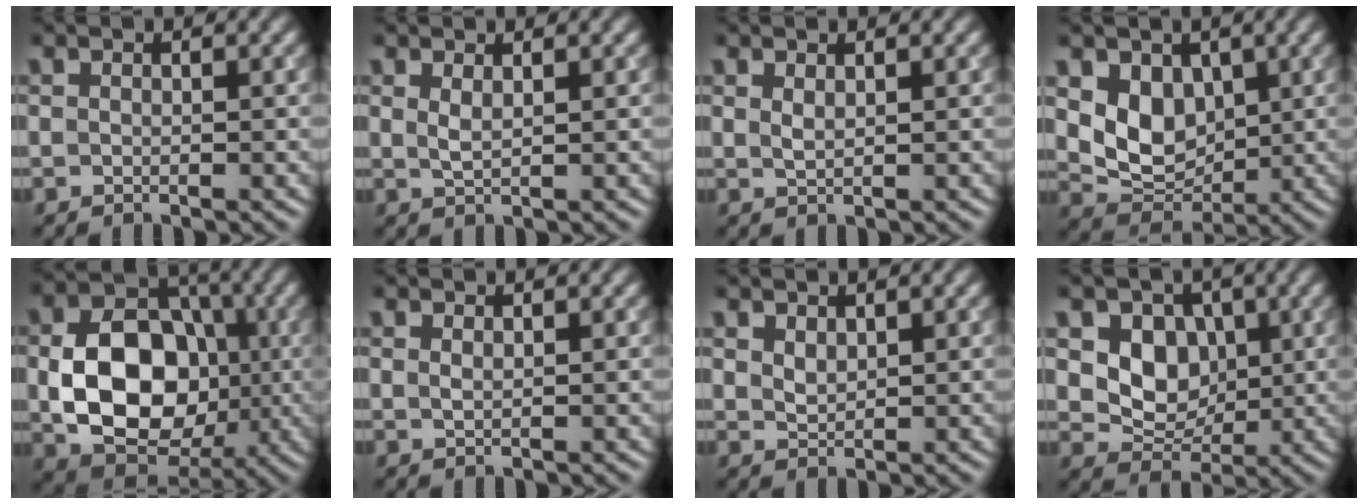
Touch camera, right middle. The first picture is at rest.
{"total": 1.1, "force": [0.6, 0.3, 0.8], "torque": [-0.021, -0.001, 0.014]}
{"total": 0.8, "force": [0.6, 0.2, 0.5], "torque": [-0.013, 0.000, 0.013]}
{"total": 5.2, "force": [1.4, 4.0, 3.1], "torque": [-0.058, -0.015, 0.027]}
{"total": 10.8, "force": [-1.2, 7.9, 7.2], "torque": [-0.128, 0.005, -0.017]}
{"total": 0.5, "force": [0.4, 0.1, 0.4], "torque": [-0.008, 0.000, 0.008]}
{"total": 1.3, "force": [0.9, 0.7, 0.7], "torque": [-0.016, -0.001, 0.024]}
{"total": 5.3, "force": [1.1, 4.2, 3.0], "torque": [-0.051, -0.007, 0.013]}